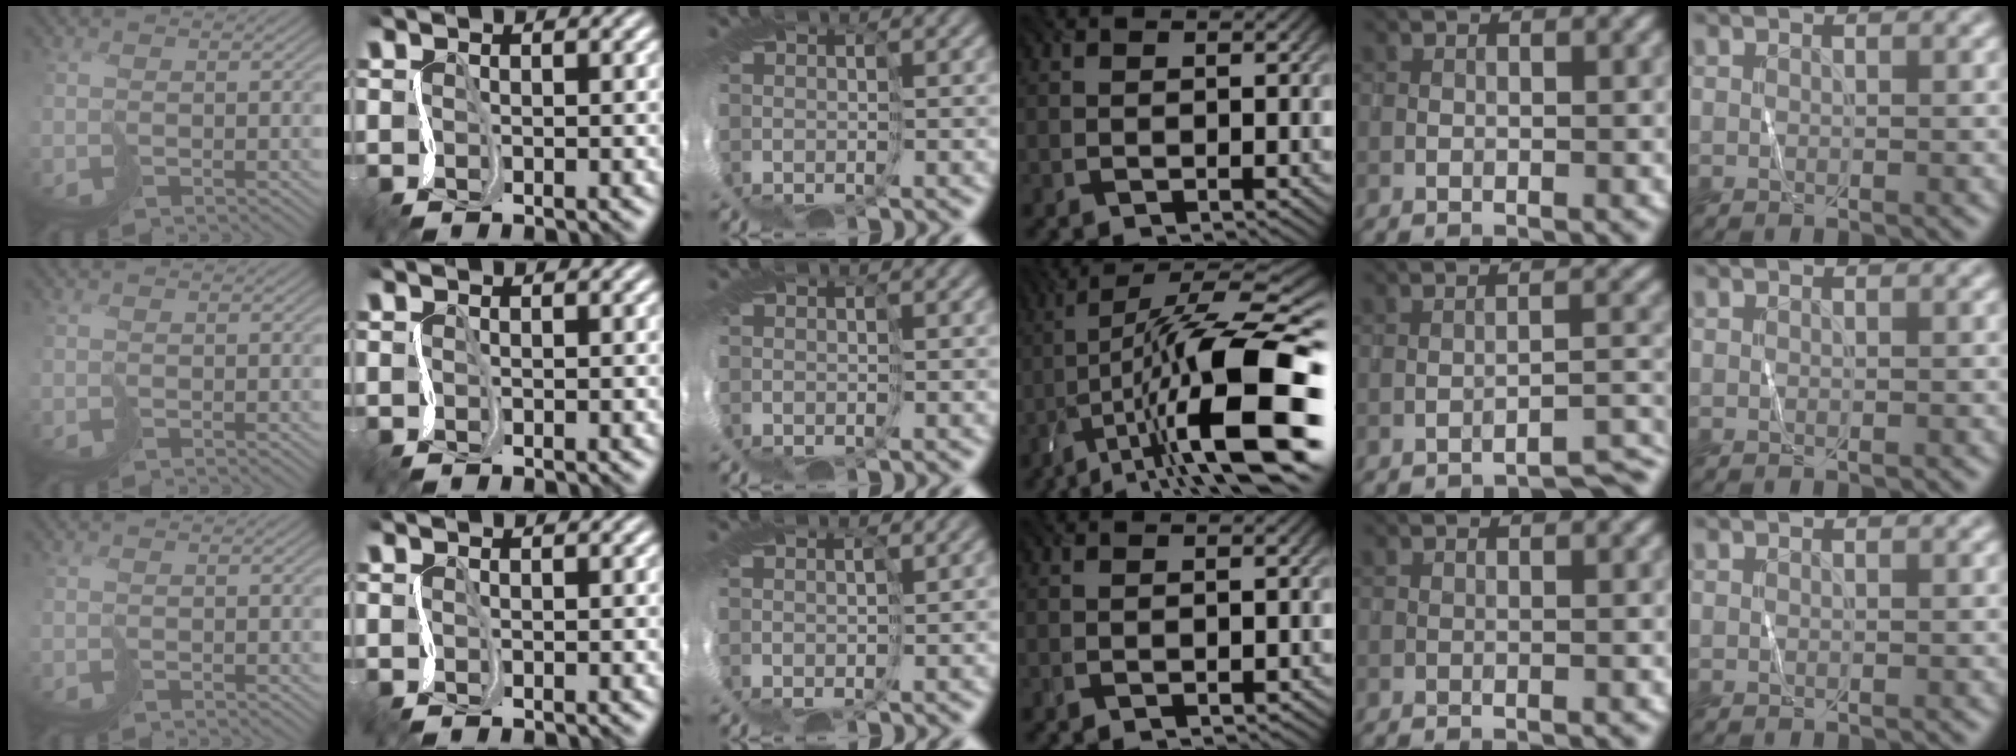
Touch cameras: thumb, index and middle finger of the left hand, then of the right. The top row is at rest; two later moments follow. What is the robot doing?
{"motion": "cut", "object": "tape"}